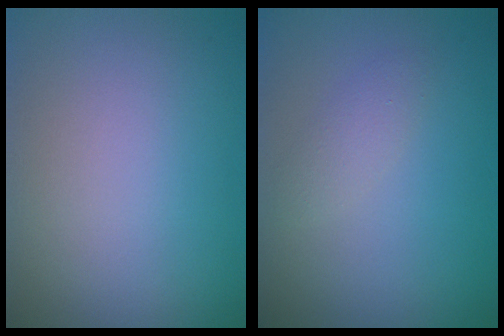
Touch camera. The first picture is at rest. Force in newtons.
{"total": 1.3, "press": 1.3, "slide": 0.1}